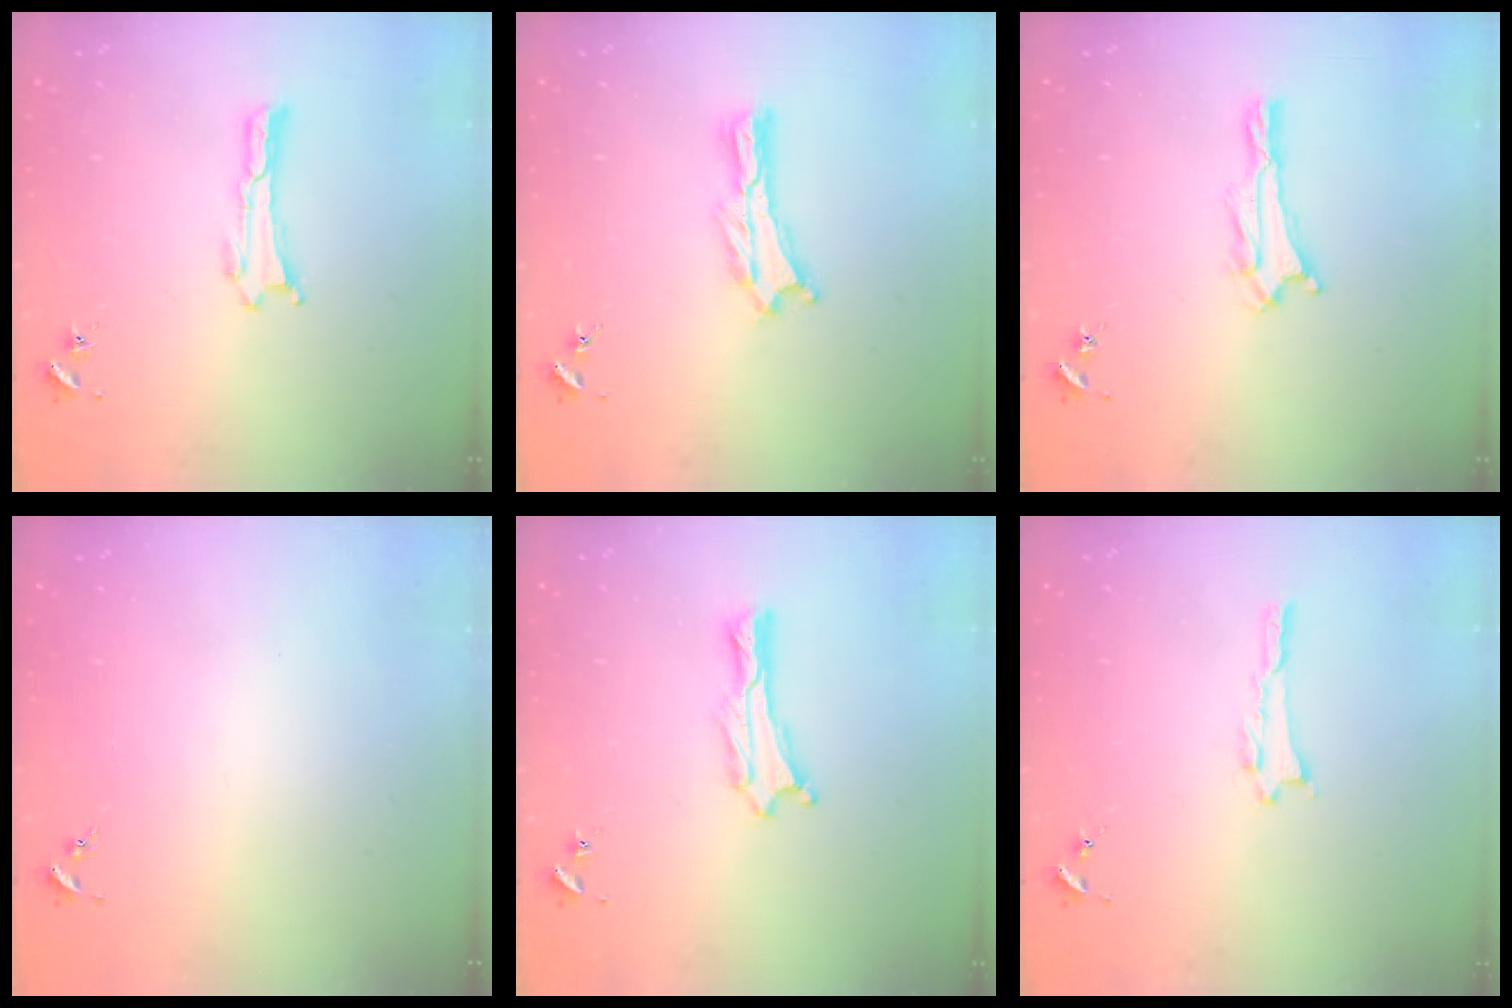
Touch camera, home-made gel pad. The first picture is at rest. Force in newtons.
{"total": 0.7, "press": 0.7, "slide": 0.2}
{"total": 0.7, "press": 0.7, "slide": 0.1}
{"total": 0.0}
{"total": 0.6, "press": 0.6, "slide": 0.2}
{"total": 0.0}